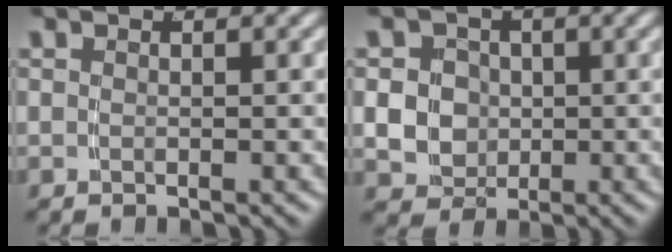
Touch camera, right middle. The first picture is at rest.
{"total": 8.5, "force": [-0.4, 7.9, 3.0], "torque": [-0.078, -0.029, -0.002]}